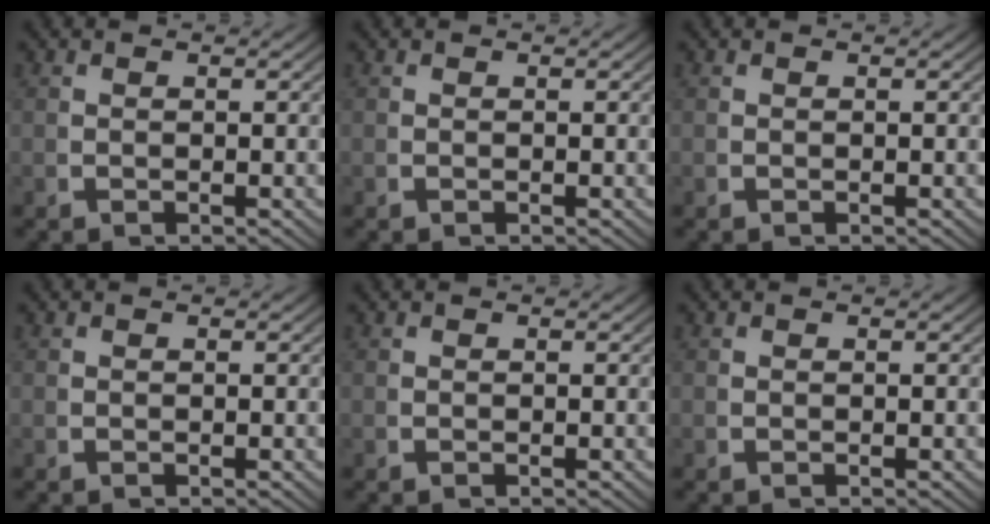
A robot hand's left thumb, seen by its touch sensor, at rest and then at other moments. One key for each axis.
{"total": 0.0}
{"total": 0.0}
{"total": 0.0}
{"total": 0.0}
{"total": 0.0}